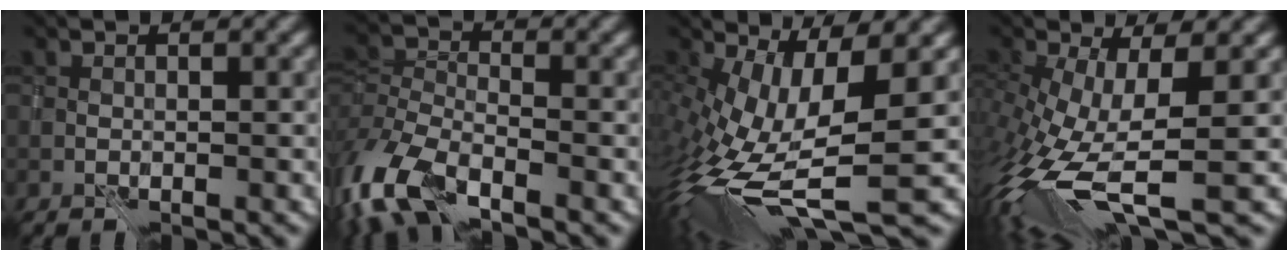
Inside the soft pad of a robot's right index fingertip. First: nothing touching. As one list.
[{"total": 7.4, "force": [-4.8, 3.4, 4.5], "torque": [-0.104, -0.010, -0.104]}, {"total": 11.5, "force": [-1.5, 3.8, 10.7], "torque": [-0.223, -0.021, -0.022]}, {"total": 10.2, "force": [-2.5, 4.1, 9.0], "torque": [-0.213, -0.034, -0.042]}]